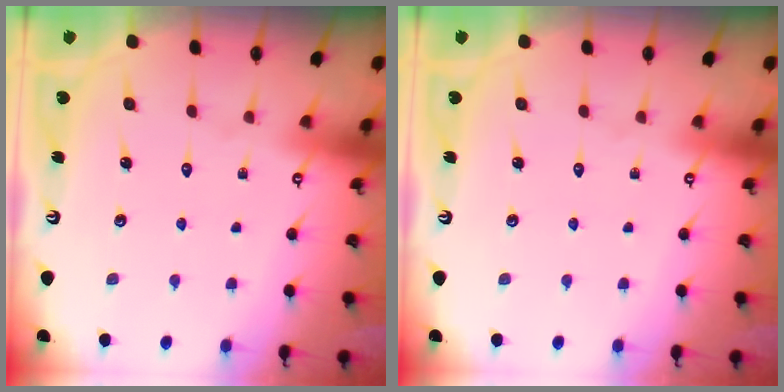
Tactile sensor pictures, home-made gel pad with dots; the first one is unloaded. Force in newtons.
{"total": 0.0}